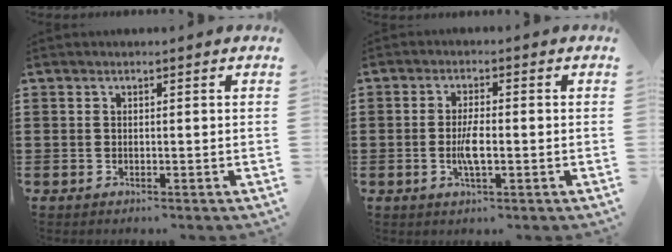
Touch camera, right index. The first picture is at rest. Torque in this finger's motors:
{"motor_torque": [1.38, 0.76, 0.44, 0.13]}